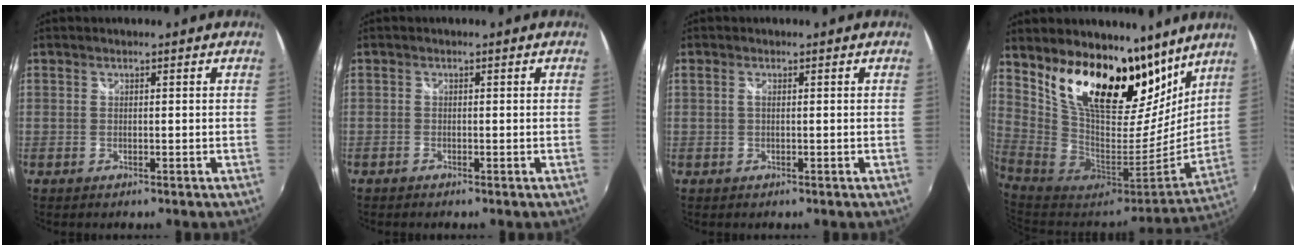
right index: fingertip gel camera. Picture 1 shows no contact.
{"total": 0.8, "force": [-0.7, 0.4, 0.1], "torque": [-0.005, -0.002, -0.016]}
{"total": 0.8, "force": [0.1, 0.1, 0.8], "torque": [-0.015, 0.002, -0.001]}
{"total": 22.2, "force": [14.2, 9.8, 13.9], "torque": [-0.239, 0.005, 0.260]}